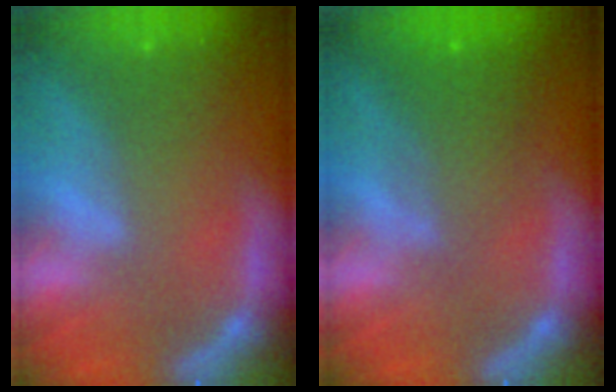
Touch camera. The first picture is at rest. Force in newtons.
{"total": 3.6}